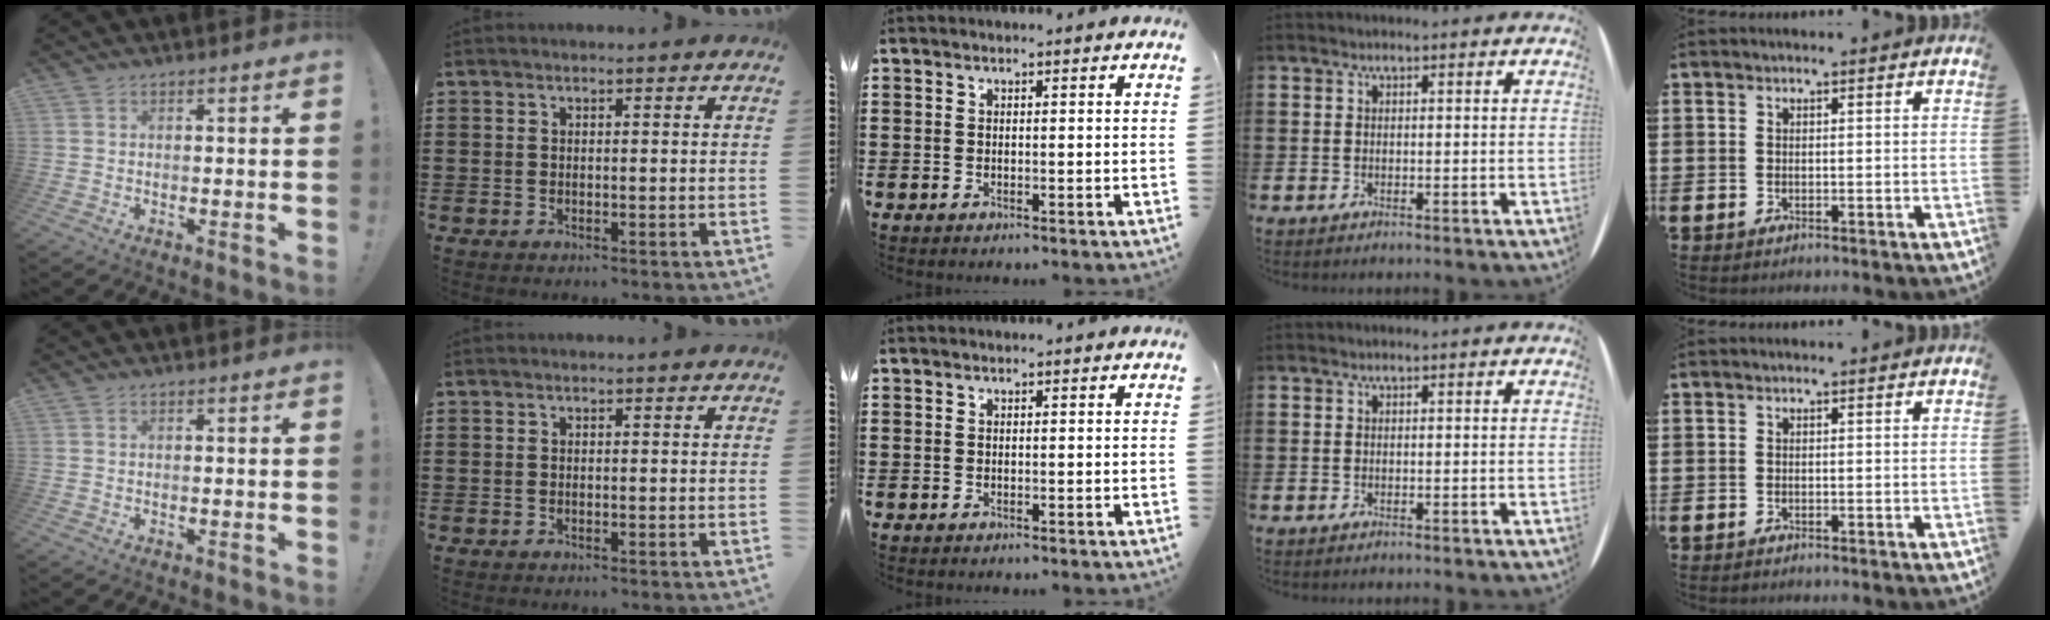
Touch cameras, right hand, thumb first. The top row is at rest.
{}